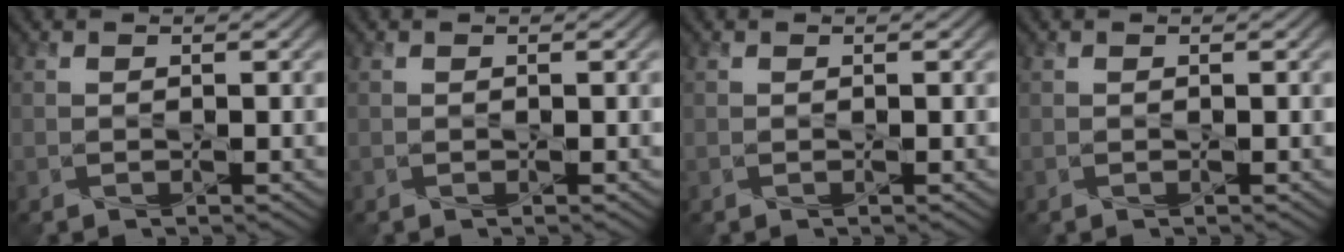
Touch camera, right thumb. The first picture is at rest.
{"total": 0.0}
{"total": 0.0}
{"total": 0.0}